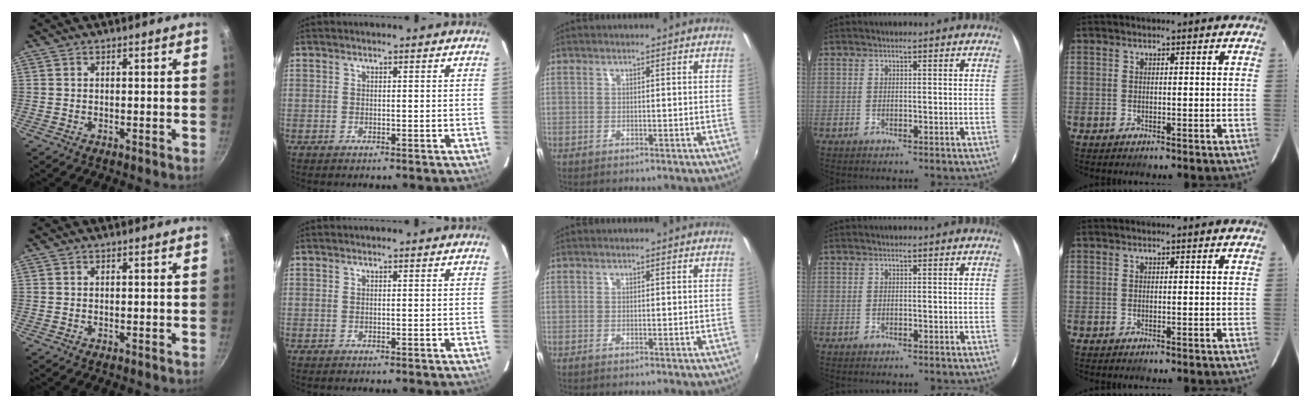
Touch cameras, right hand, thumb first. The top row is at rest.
{}